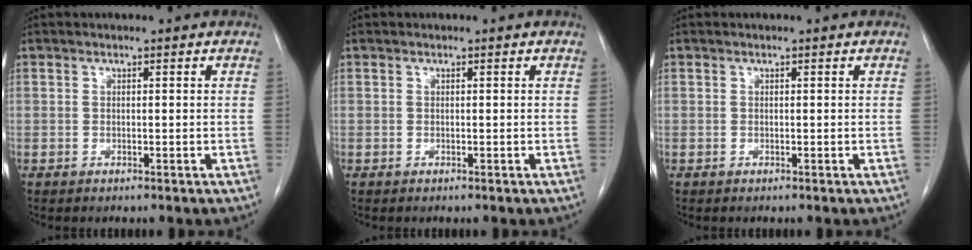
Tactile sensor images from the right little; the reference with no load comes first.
{"total": 0.0}
{"total": 0.0}